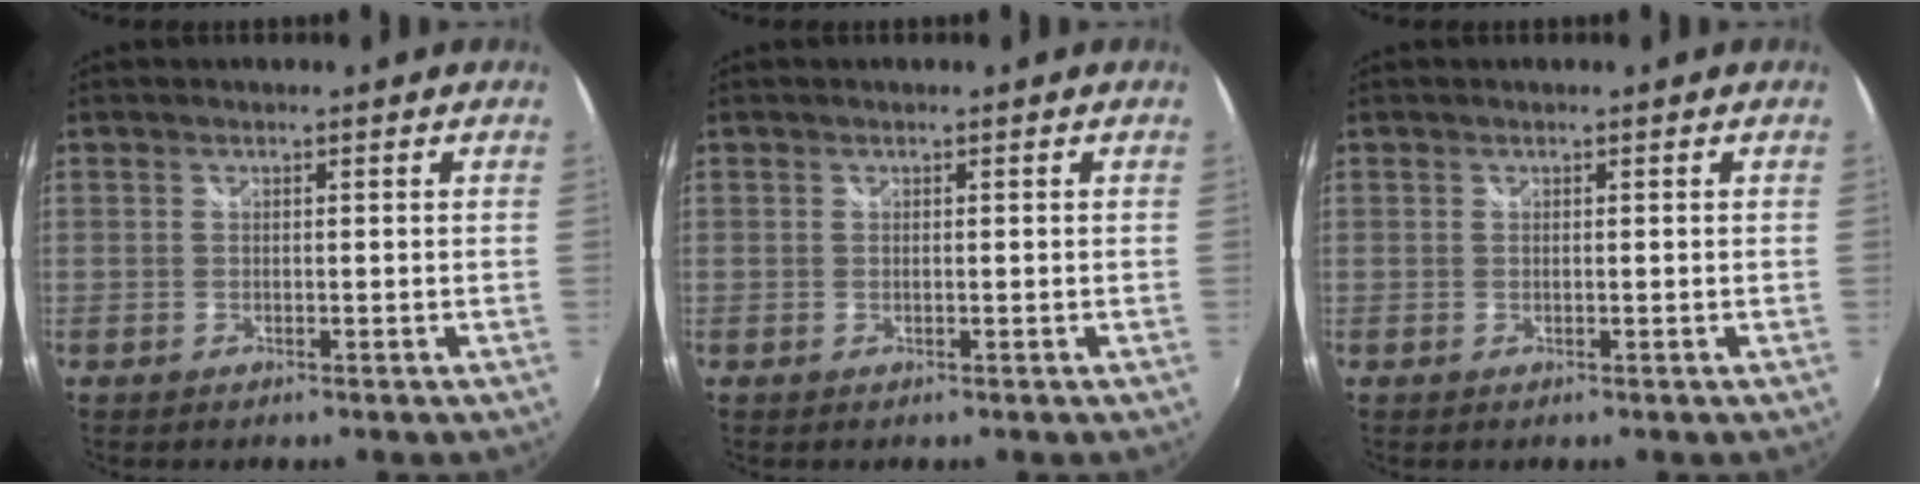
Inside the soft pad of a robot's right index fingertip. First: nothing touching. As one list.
[{"total": 0.0}, {"total": 0.0}]